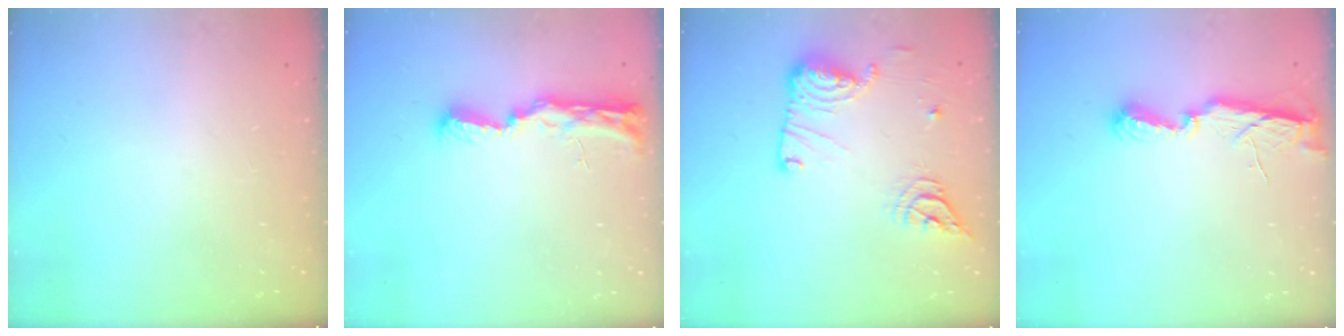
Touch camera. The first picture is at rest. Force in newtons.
{"total": 11.3, "press": 10.0, "slide": 5.1}
{"total": 15.8, "press": 15.0, "slide": 4.9}
{"total": 7.0, "press": 7.0, "slide": 0.5}